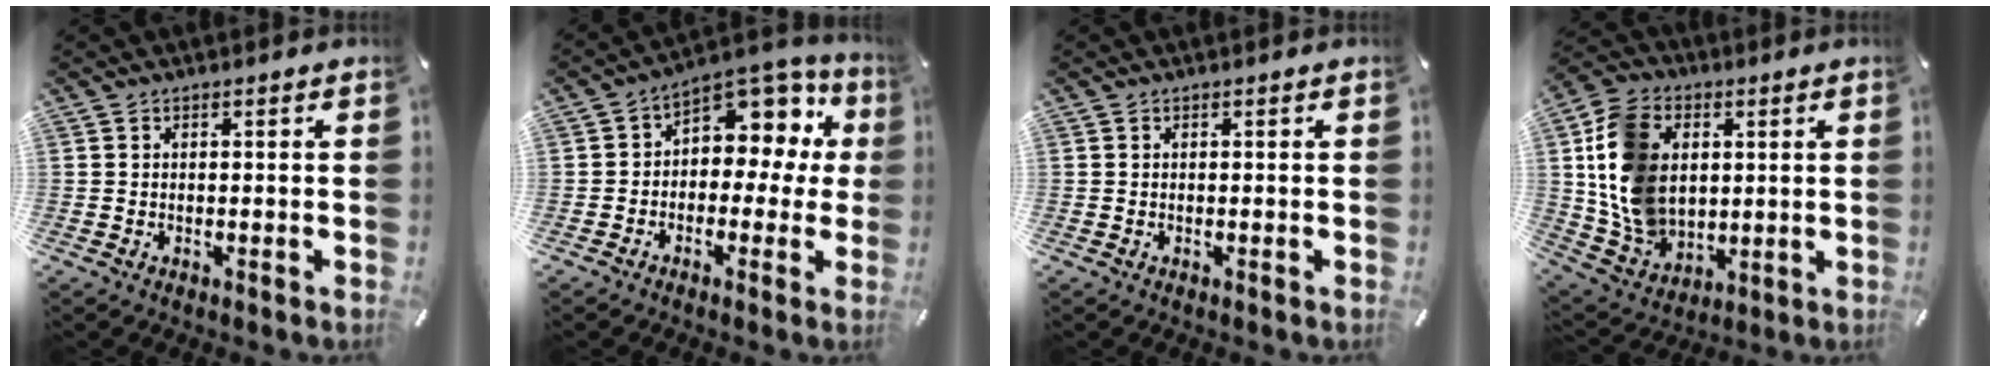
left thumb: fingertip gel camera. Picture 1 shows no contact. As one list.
[{"total": 8.6, "force": [2.7, 6.2, 5.2], "torque": [-0.073, -0.026, 0.049]}, {"total": 0.0}, {"total": 15.1, "force": [2.4, 12.4, 8.2], "torque": [-0.193, 0.009, 0.050]}]